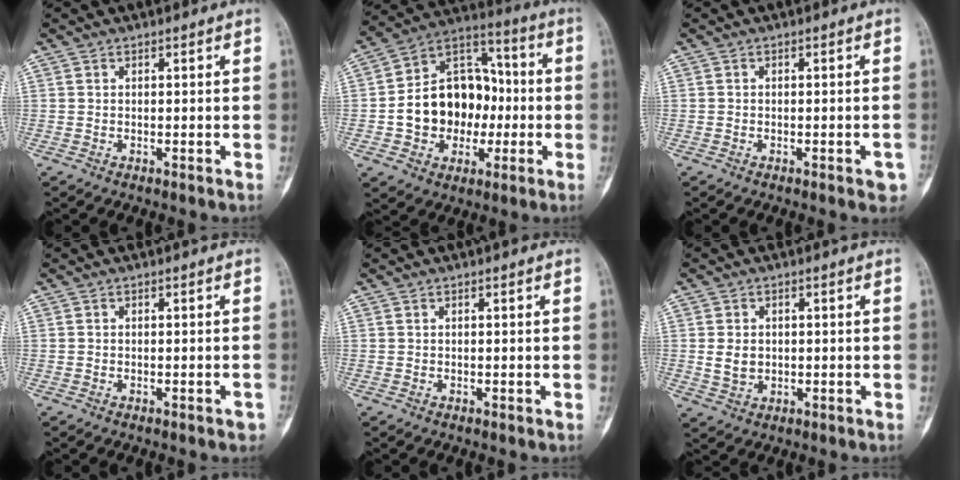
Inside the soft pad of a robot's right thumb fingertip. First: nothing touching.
{"total": 17.8, "force": [-2.0, 13.8, 11.1], "torque": [-0.134, 0.044, -0.030]}
{"total": 2.5, "force": [-1.2, 0.9, 2.0], "torque": [-0.016, 0.008, -0.014]}
{"total": 1.2, "force": [-0.8, 0.5, 0.8], "torque": [-0.009, 0.007, -0.009]}
{"total": 0.0}
{"total": 4.0, "force": [0.1, 3.2, 2.4], "torque": [-0.030, -0.003, 0.009]}